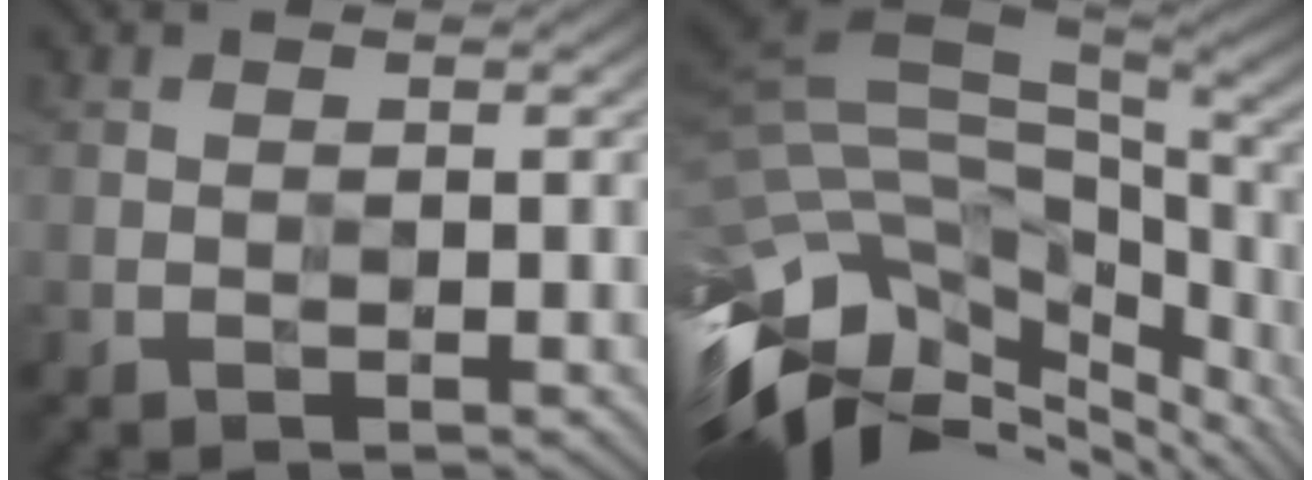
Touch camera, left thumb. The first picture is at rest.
{"total": 15.3, "force": [-4.6, 8.0, 12.2], "torque": [-0.245, -0.013, -0.047]}